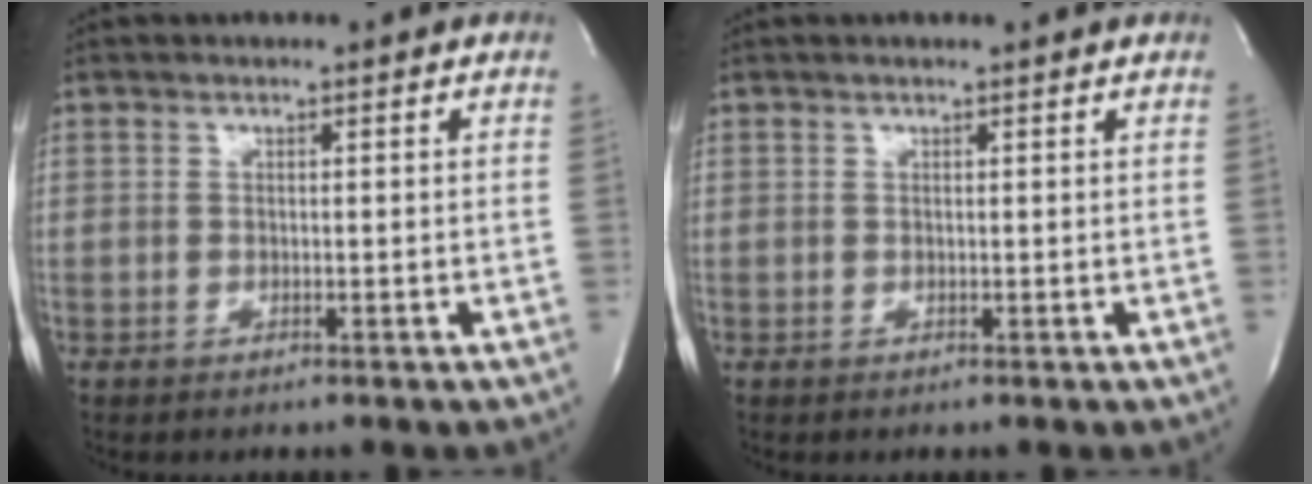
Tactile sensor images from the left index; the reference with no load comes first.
{"total": 1.8, "force": [1.6, -0.1, 0.7], "torque": [-0.013, 0.012, 0.019]}